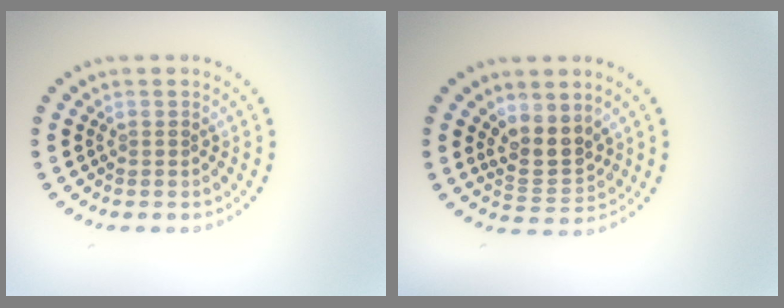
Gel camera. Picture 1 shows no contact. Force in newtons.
{"total": 3.5, "press": 3.1, "slide": 1.7}